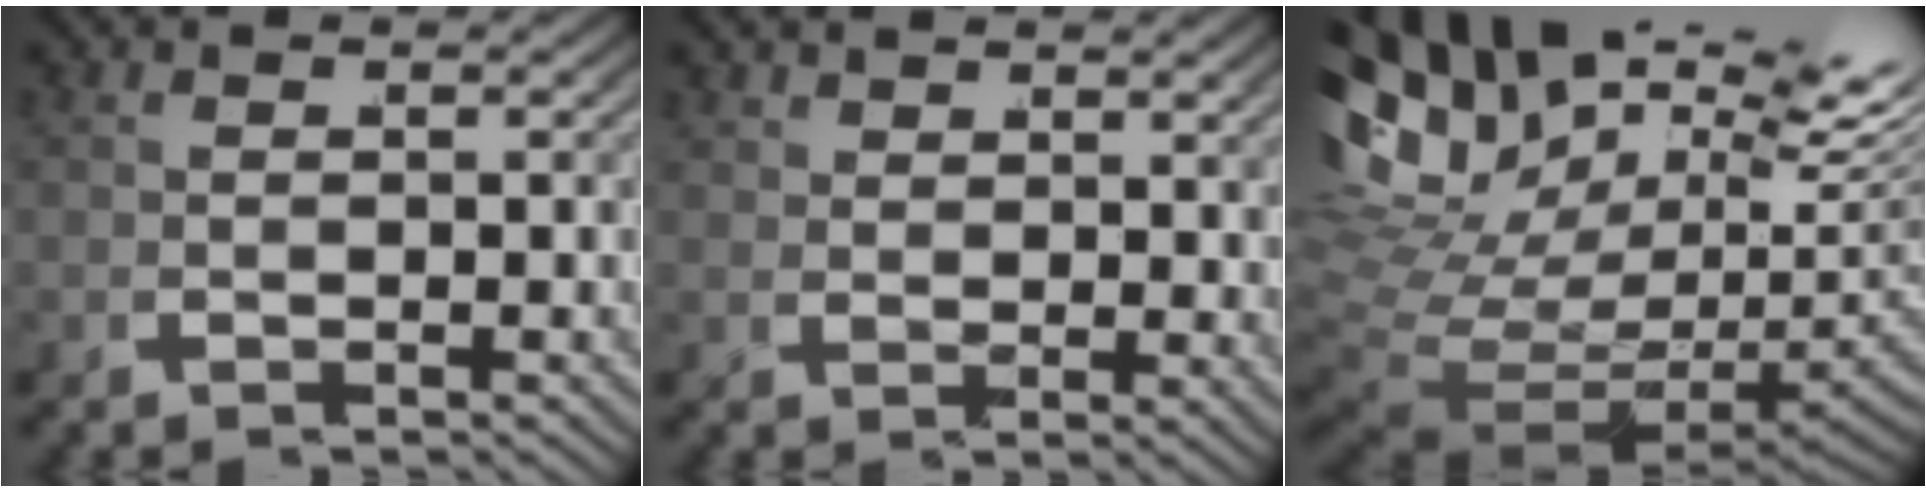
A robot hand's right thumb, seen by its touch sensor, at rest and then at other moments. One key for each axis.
{"total": 2.4, "fx": 2.3, "fy": 0.5, "fz": 0.2, "tx": 0.001, "ty": -0.007, "tz": 0.045}
{"total": 18.0, "fx": 1.9, "fy": 12.8, "fz": 12.5, "tx": -0.238, "ty": -0.018, "tz": 0.028}